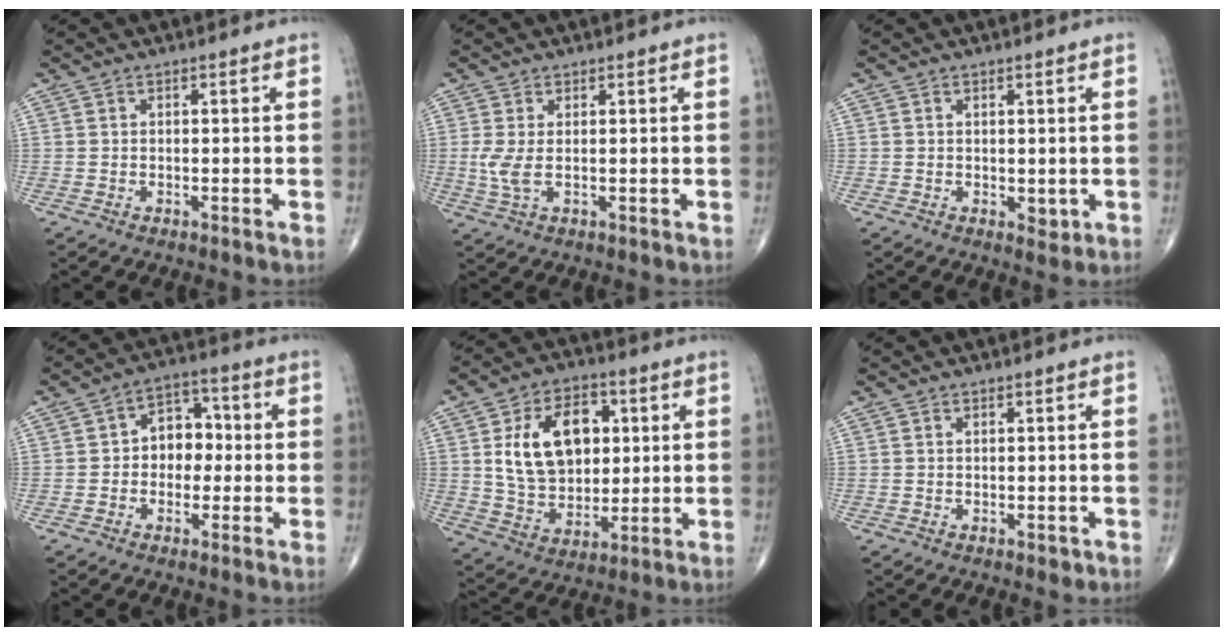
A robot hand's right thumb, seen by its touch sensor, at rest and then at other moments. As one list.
[{"total": 3.5, "force": [0.3, 1.2, 3.3], "torque": [-0.088, -0.008, 0.008]}, {"total": 1.8, "force": [0.1, 1.1, 1.4], "torque": [-0.015, -0.005, 0.004]}, {"total": 7.6, "force": [-0.2, 5.8, 4.9], "torque": [-0.033, 0.027, -0.015]}, {"total": 16.6, "force": [3.5, 11.3, 11.7], "torque": [-0.160, -0.002, 0.065]}, {"total": 1.0, "force": [-0.1, 0.6, 0.8], "torque": [-0.009, -0.002, 0.002]}]